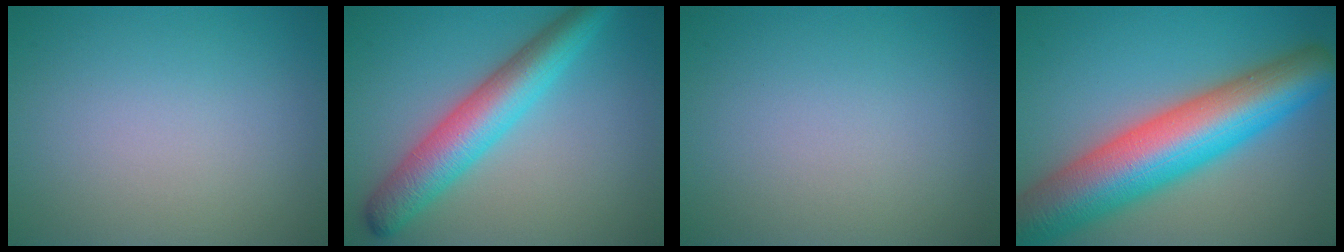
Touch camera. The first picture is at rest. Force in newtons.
{"total": 6.6, "press": 6.6, "slide": 0.1}
{"total": 0.0}
{"total": 12.7, "press": 12.6, "slide": 0.5}